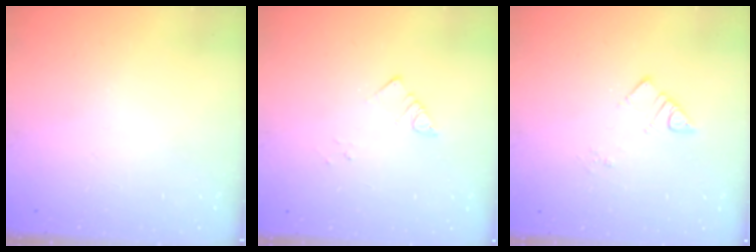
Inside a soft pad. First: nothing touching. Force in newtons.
{"total": 2.9, "press": 2.9, "slide": 0.2}
{"total": 3.2, "press": 3.2, "slide": 0.2}